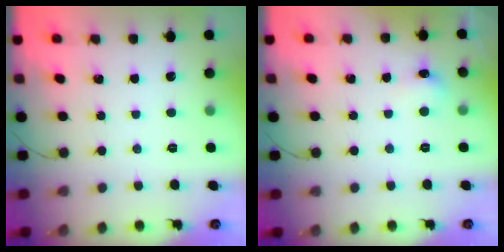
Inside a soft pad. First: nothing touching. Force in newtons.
{"total": 5.9, "press": 5.6, "slide": 1.6}